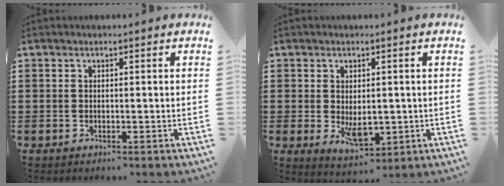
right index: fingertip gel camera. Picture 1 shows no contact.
{"total": 4.6, "force": [-0.5, 2.5, 3.8], "torque": [-0.060, -0.009, -0.010]}